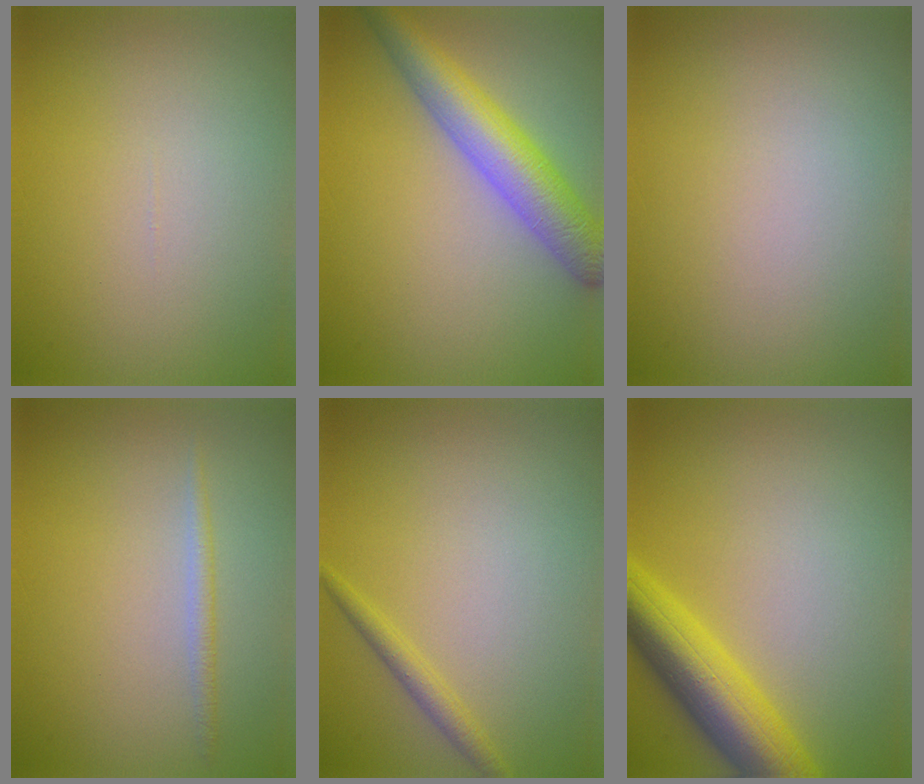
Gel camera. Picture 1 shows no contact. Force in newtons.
{"total": 6.0, "press": 6.0, "slide": 0.2}
{"total": 0.0}
{"total": 1.2, "press": 1.2, "slide": 0.0}
{"total": 1.5, "press": 1.5, "slide": 0.1}
{"total": 7.2, "press": 7.2, "slide": 0.2}